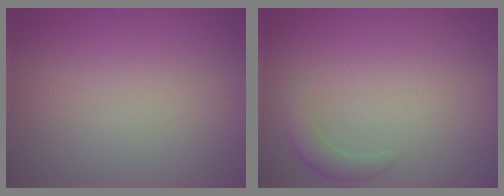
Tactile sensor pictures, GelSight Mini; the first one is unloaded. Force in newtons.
{"total": 1.8, "press": 1.8, "slide": 0.1}